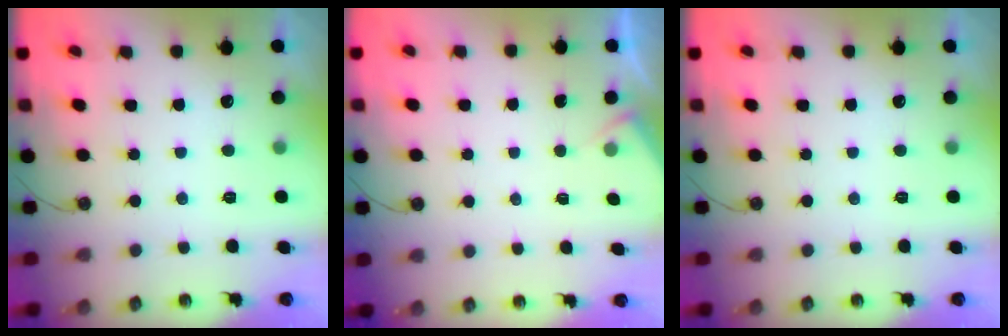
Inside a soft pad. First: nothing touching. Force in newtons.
{"total": 3.6, "press": 3.6, "slide": 0.4}
{"total": 0.0}